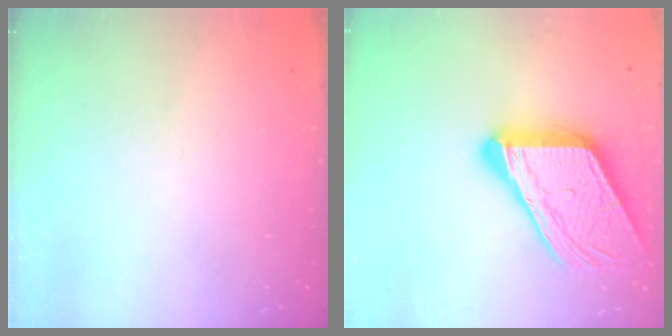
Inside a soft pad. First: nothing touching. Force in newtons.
{"total": 17.8, "press": 17.7, "slide": 1.8}